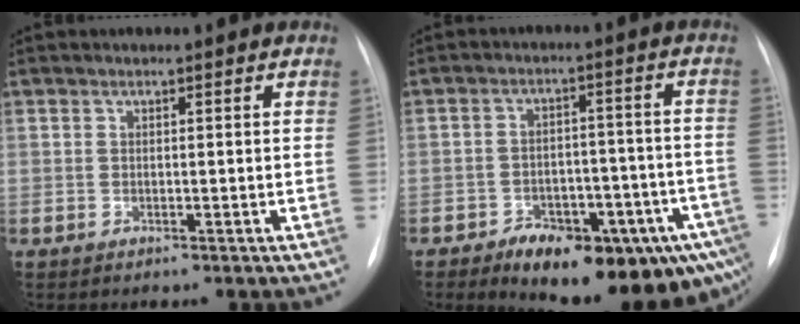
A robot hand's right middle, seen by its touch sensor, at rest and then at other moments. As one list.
[{"total": 18.6, "force": [-11.4, 7.5, 12.5], "torque": [-0.107, 0.027, -0.152]}]